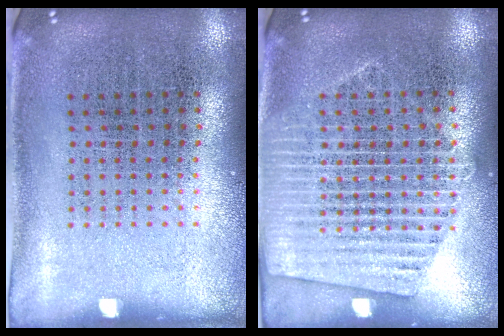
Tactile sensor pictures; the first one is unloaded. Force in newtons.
{"total": 1.7, "press": 1.6, "slide": 0.4}